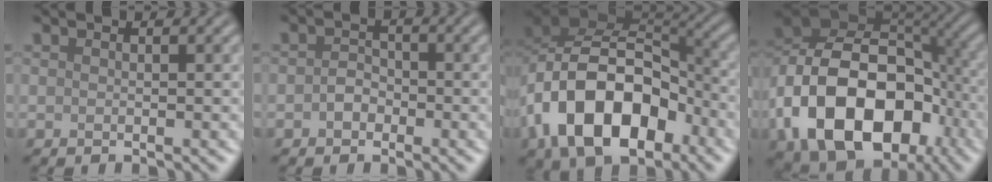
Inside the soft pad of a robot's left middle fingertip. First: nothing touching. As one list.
[{"total": 1.7, "force": [-0.6, 1.4, 0.9], "torque": [-0.015, 0.002, -0.016]}, {"total": 13.6, "force": [-5.0, 8.5, 9.3], "torque": [-0.162, 0.002, -0.097]}, {"total": 16.8, "force": [-5.5, 11.5, 11.0], "torque": [-0.198, -0.009, -0.099]}]